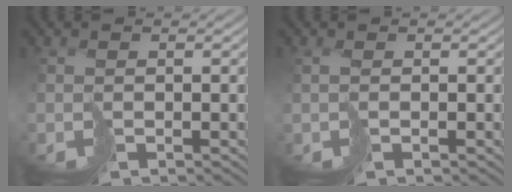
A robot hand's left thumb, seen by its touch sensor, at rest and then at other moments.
{"total": 0.5, "force": [0.2, 0.2, 0.4], "torque": [-0.014, 0.001, 0.001]}